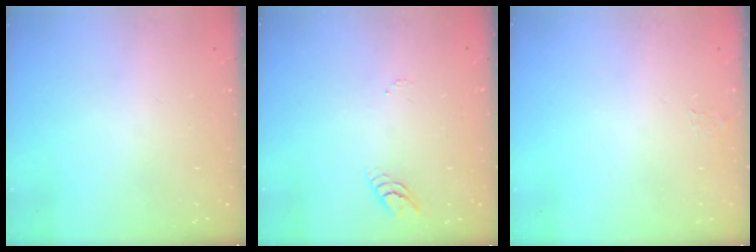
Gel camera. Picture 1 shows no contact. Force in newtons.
{"total": 3.4, "press": 3.4, "slide": 0.4}
{"total": 3.4, "press": 3.4, "slide": 0.4}